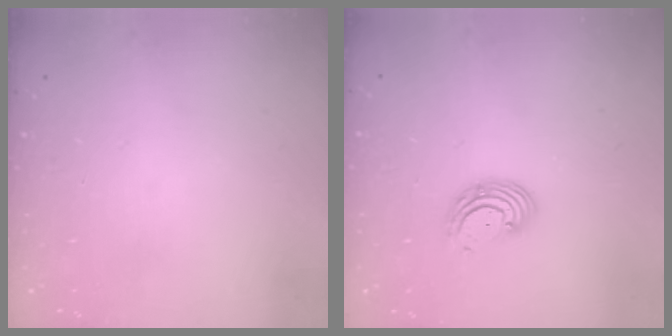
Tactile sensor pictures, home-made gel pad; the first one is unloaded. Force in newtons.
{"total": 3.9, "press": 3.9, "slide": 0.3}